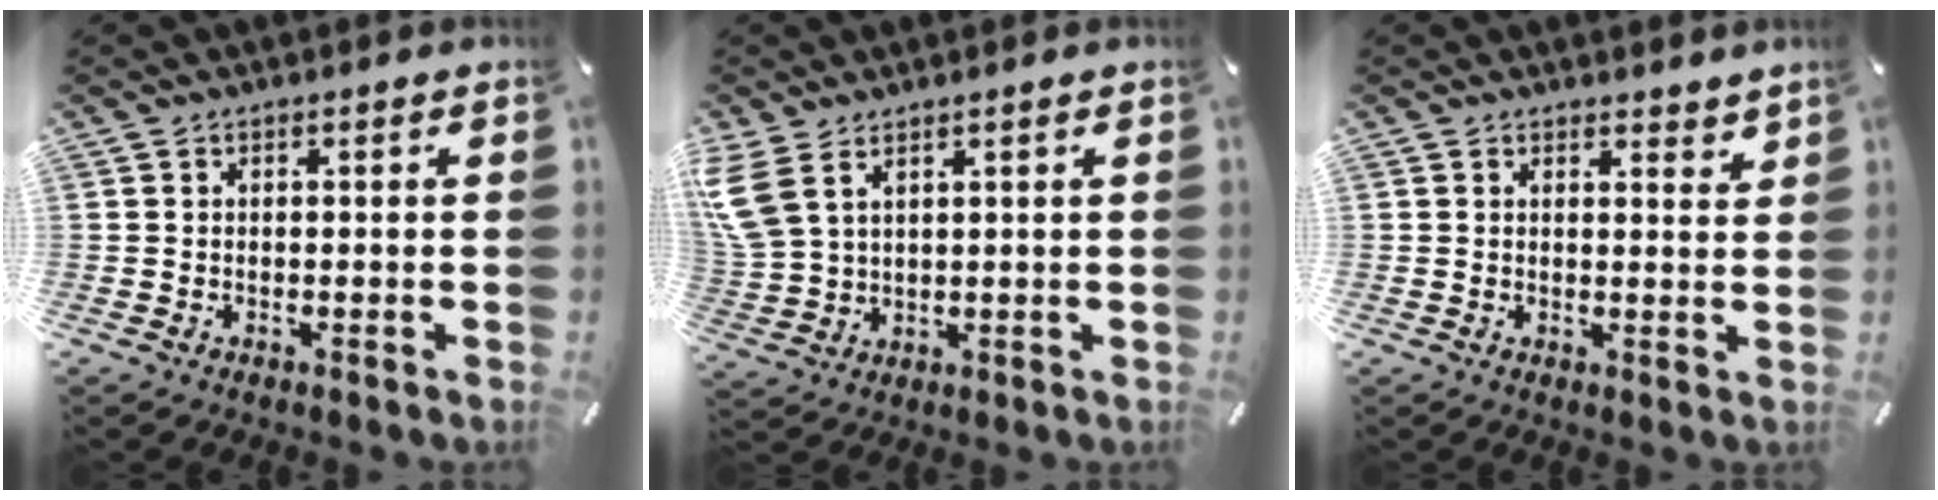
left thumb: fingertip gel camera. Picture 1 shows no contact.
{"total": 6.8, "force": [4.1, 3.9, 3.8], "torque": [-0.104, -0.016, 0.077]}
{"total": 2.6, "force": [2.4, 0.9, 0.3], "torque": [0.006, -0.018, 0.043]}